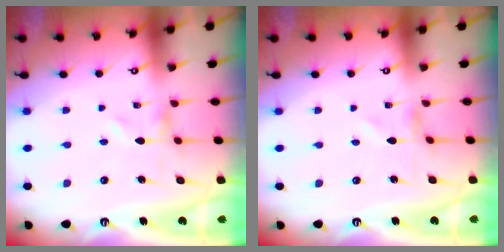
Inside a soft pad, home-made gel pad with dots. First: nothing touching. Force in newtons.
{"total": 0.0}